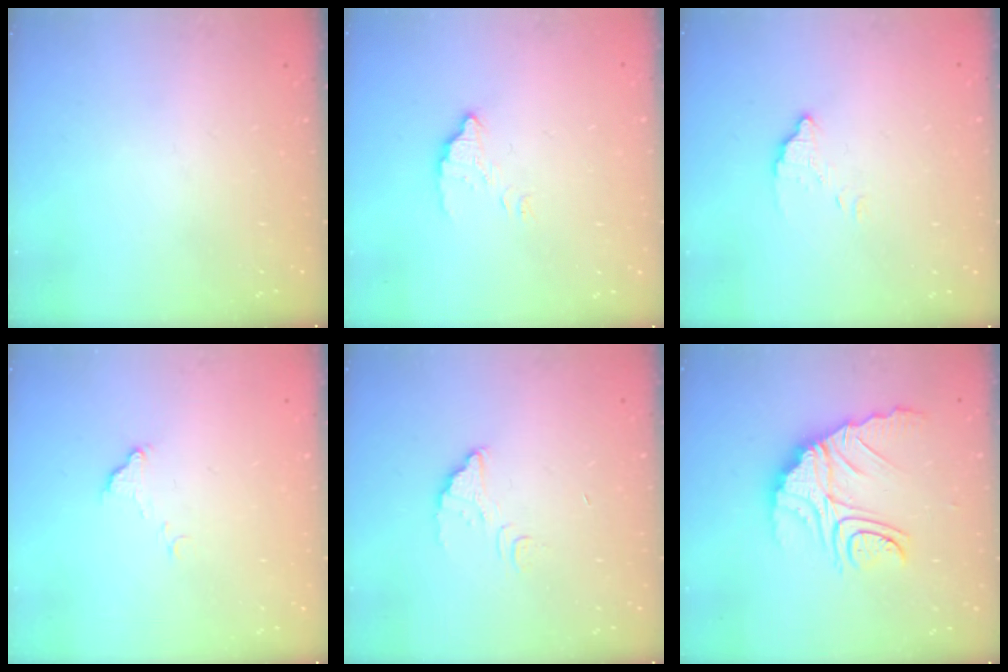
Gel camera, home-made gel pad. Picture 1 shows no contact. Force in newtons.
{"total": 3.5, "press": 3.5, "slide": 0.1}
{"total": 2.6, "press": 2.6, "slide": 0.0}
{"total": 5.9, "press": 5.9, "slide": 0.3}
{"total": 4.4, "press": 4.4, "slide": 0.3}
{"total": 15.5, "press": 15.4, "slide": 1.8}